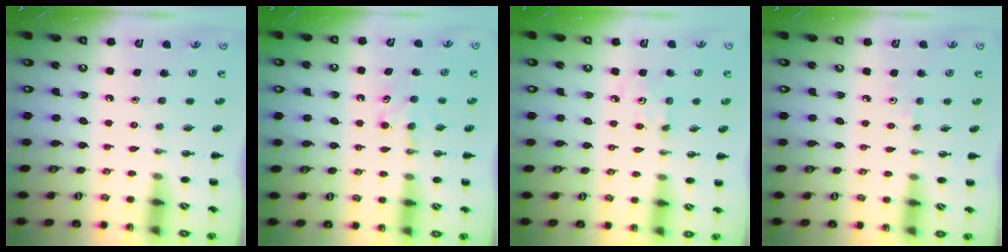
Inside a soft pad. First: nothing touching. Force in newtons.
{"total": 5.1, "press": 4.9, "slide": 1.6}
{"total": 3.2, "press": 3.1, "slide": 0.9}
{"total": 2.9, "press": 2.7, "slide": 0.9}